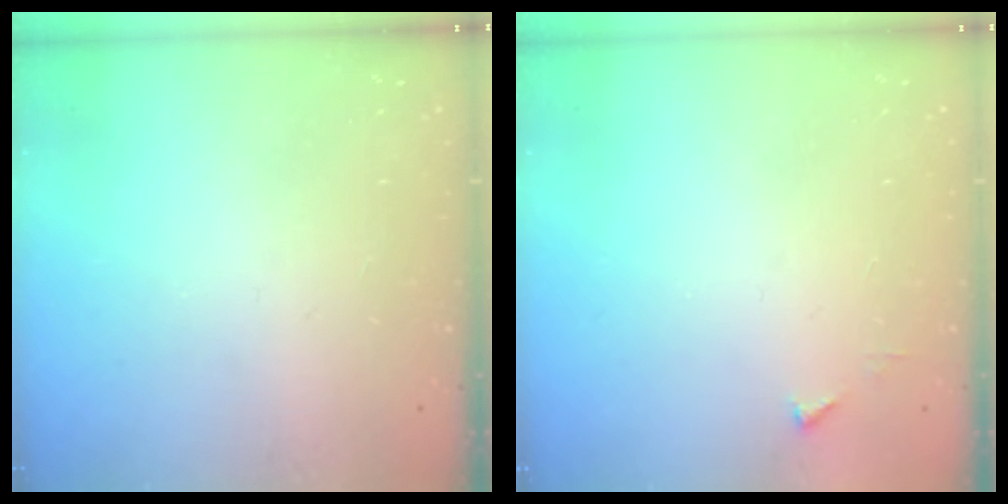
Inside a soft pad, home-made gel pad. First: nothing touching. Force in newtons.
{"total": 3.2, "press": 3.2, "slide": 0.3}